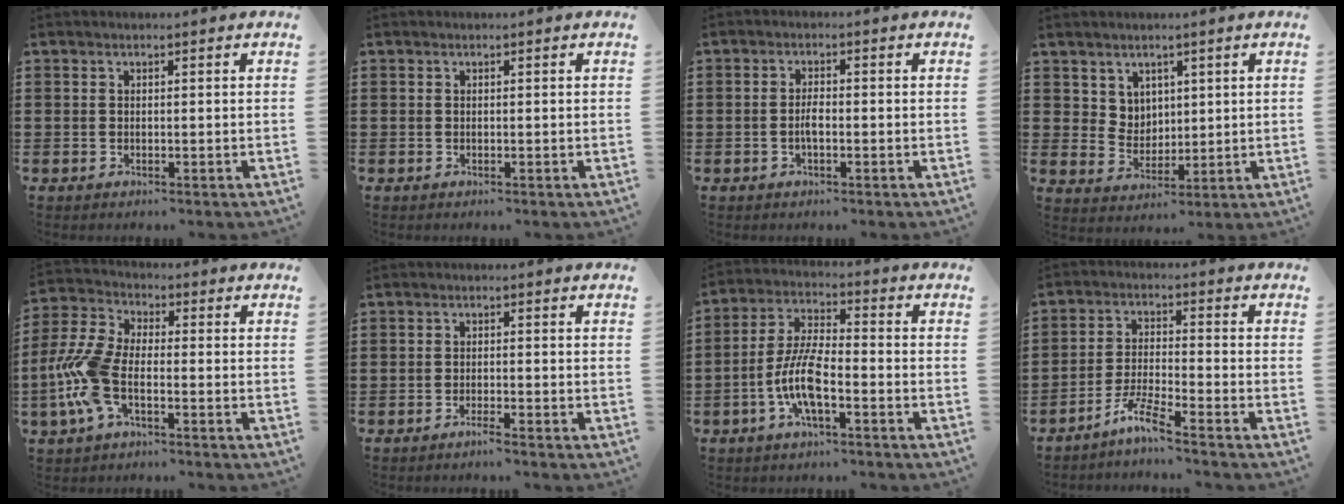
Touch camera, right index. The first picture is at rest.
{"total": 0.0}
{"total": 2.0, "force": [-0.6, 0.7, 1.8], "torque": [-0.041, 0.001, -0.013]}
{"total": 4.2, "force": [3.0, 3.0, 0.5], "torque": [-0.025, 0.003, 0.057]}
{"total": 9.1, "force": [-2.6, 4.2, 7.6], "torque": [-0.198, -0.009, -0.054]}
{"total": 1.7, "force": [-1.4, -0.3, 0.7], "torque": [-0.012, -0.004, -0.026]}
{"total": 8.1, "force": [-3.2, 2.3, 7.1], "torque": [-0.169, -0.011, -0.067]}
{"total": 4.3, "force": [-3.8, -0.4, 2.1], "torque": [-0.059, -0.010, -0.079]}